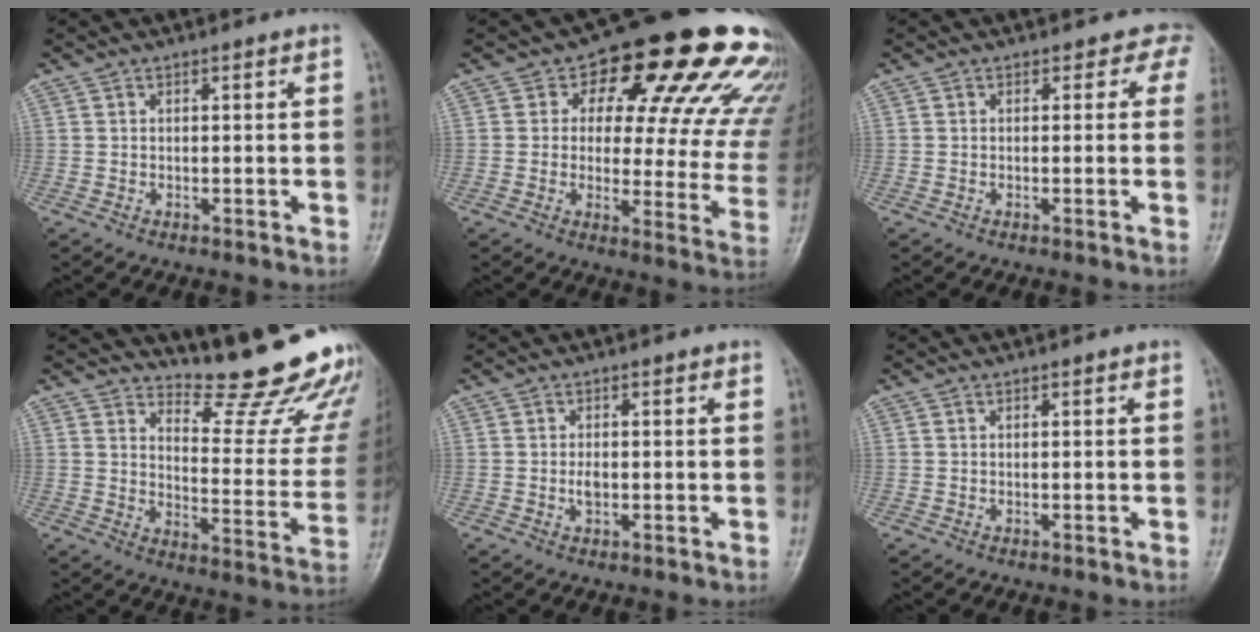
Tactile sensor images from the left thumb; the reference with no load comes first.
{"total": 23.1, "force": [12.6, 10.7, 16.1], "torque": [-0.164, -0.027, 0.147]}
{"total": 2.6, "force": [1.4, 2.1, 0.6], "torque": [0.021, -0.004, -0.010]}
{"total": 18.9, "force": [16.4, 3.8, 8.6], "torque": [-0.077, -0.164, 0.207]}
{"total": 1.8, "force": [-0.2, 1.1, 1.5], "torque": [-0.024, 0.000, -0.006]}
{"total": 0.0}